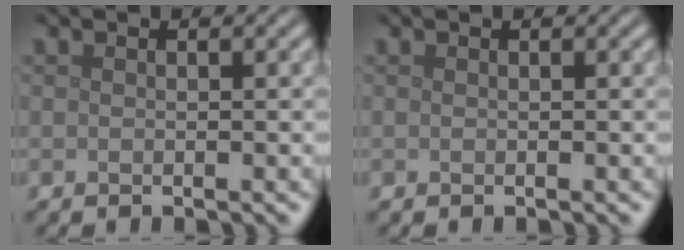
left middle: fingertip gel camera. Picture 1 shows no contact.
{"total": 0.0}